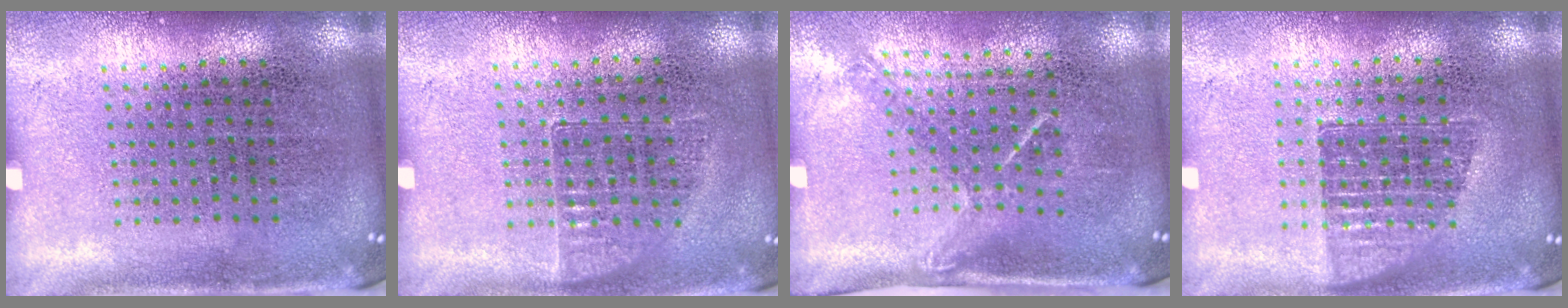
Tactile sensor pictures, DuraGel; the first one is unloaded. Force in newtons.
{"total": 0.7, "press": 0.7, "slide": 0.1}
{"total": 1.4, "press": 1.0, "slide": 1.0}
{"total": 1.3, "press": 1.1, "slide": 0.8}